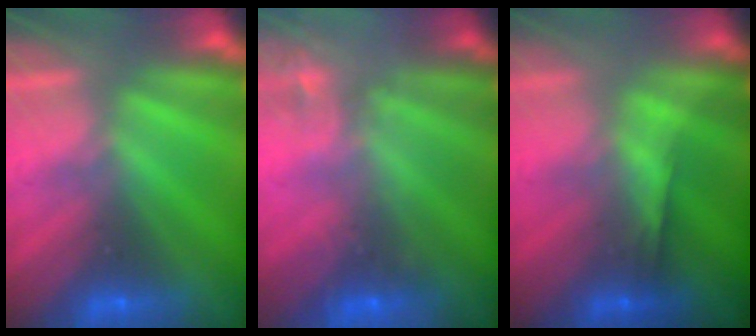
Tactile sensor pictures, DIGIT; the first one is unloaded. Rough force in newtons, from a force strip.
{"total": 2.1}
{"total": 1.4}